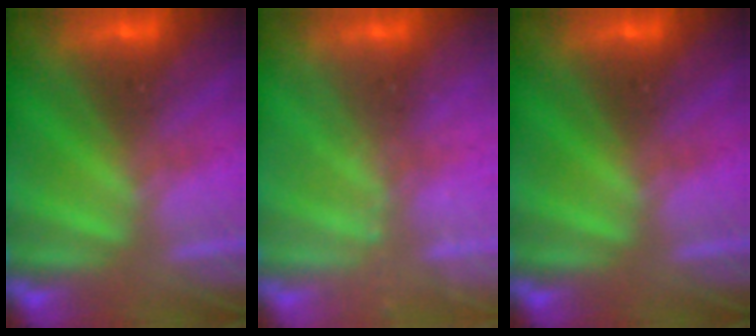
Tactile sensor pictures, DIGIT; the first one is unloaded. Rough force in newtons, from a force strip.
{"total": 1.8}
{"total": 0.0}